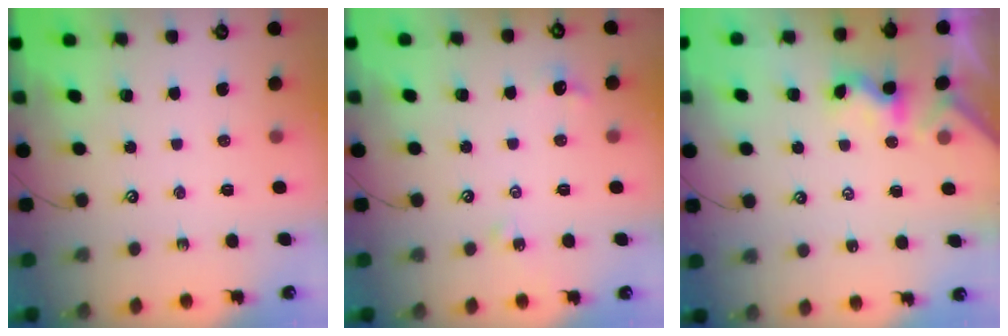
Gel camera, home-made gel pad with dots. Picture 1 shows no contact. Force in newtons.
{"total": 4.2, "press": 4.2, "slide": 0.7}
{"total": 1.7, "press": 1.6, "slide": 0.5}